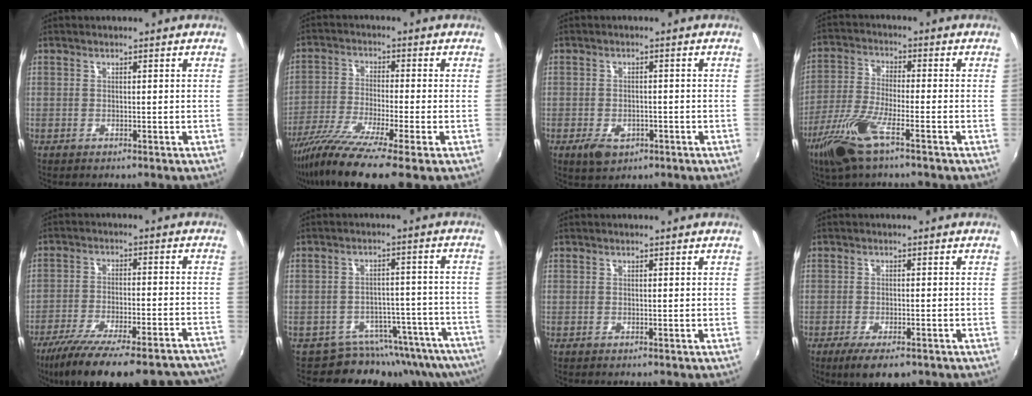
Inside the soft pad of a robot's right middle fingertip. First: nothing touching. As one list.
[{"total": 13.1, "force": [-8.9, 0.7, 9.6], "torque": [-0.198, -0.048, -0.163]}, {"total": 4.9, "force": [-2.3, 3.2, 2.9], "torque": [-0.065, -0.009, -0.034]}, {"total": 11.3, "force": [-6.7, 2.6, 8.8], "torque": [-0.198, -0.020, -0.133]}, {"total": 28.5, "force": [-24.2, 6.5, 13.4], "torque": [-0.224, -0.037, -0.333]}, {"total": 12.7, "force": [-11.3, 5.2, 2.8], "torque": [-0.036, 0.019, -0.139]}, {"total": 0.0}, {"total": 6.1, "force": [-4.0, 2.0, 4.2], "torque": [-0.090, -0.025, -0.066]}]